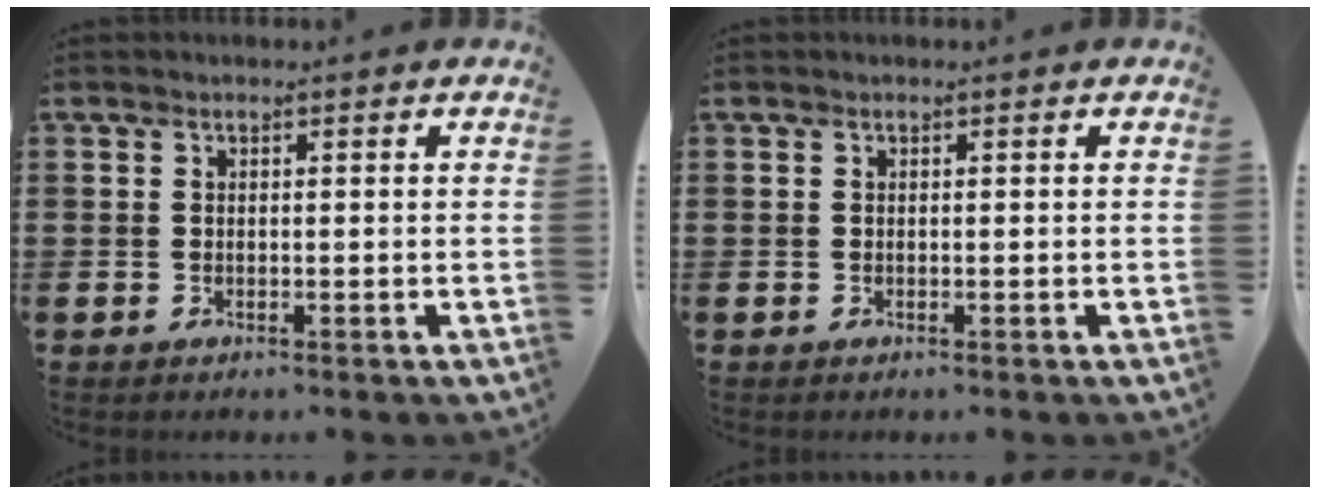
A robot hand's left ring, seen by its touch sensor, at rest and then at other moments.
{"total": 0.0}